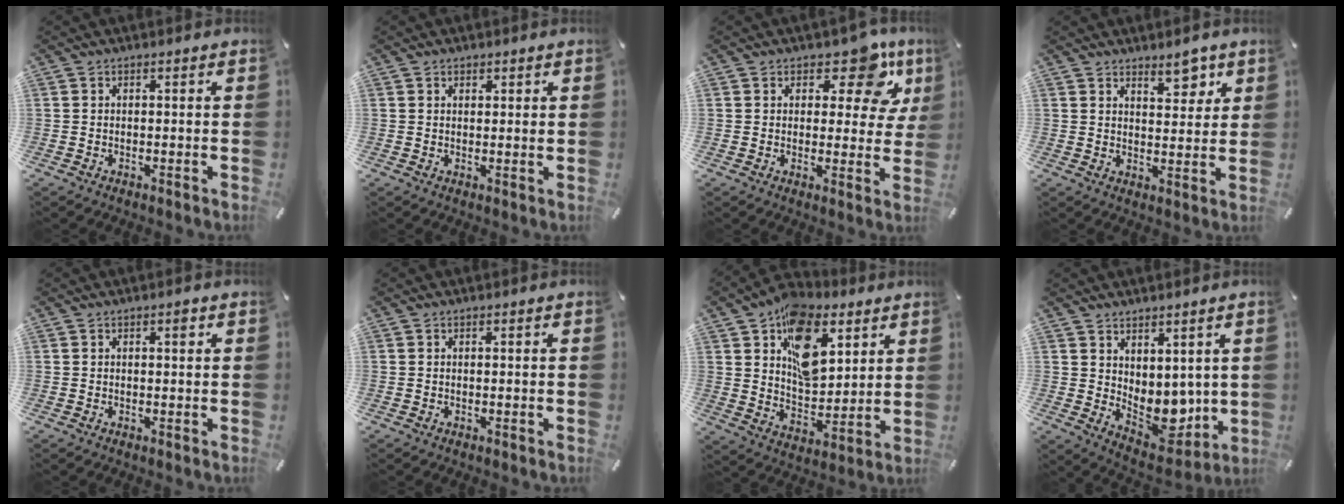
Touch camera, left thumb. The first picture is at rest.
{"total": 1.1, "force": [0.7, 0.7, 0.4], "torque": [0.000, -0.003, 0.012]}
{"total": 10.4, "force": [5.9, 5.3, 6.7], "torque": [-0.075, -0.034, 0.095]}
{"total": 6.2, "force": [4.6, 3.2, 2.8], "torque": [-0.010, -0.030, 0.073]}
{"total": 1.2, "force": [0.5, 0.4, 1.0], "torque": [-0.012, 0.002, 0.005]}
{"total": 0.0}
{"total": 16.6, "force": [7.8, 10.8, 9.8], "torque": [-0.148, -0.032, 0.144]}
{"total": 7.6, "force": [1.3, 6.5, 3.8], "torque": [-0.036, -0.029, 0.038]}